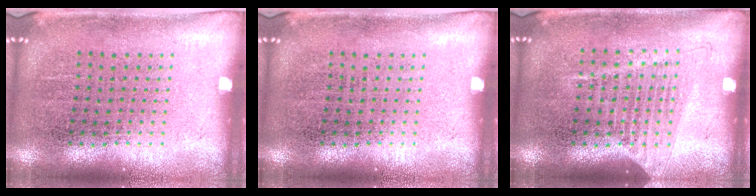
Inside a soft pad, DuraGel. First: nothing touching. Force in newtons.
{"total": 0.0}
{"total": 1.0, "press": 0.9, "slide": 0.5}